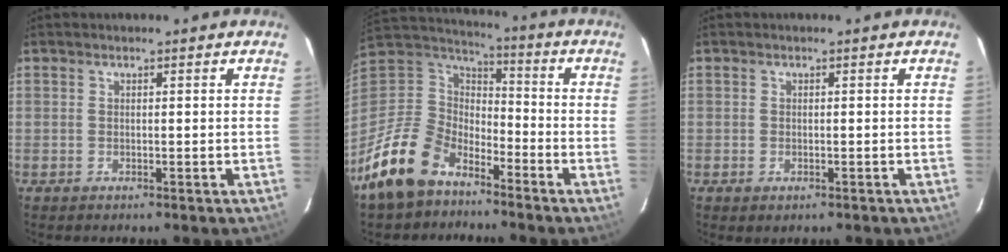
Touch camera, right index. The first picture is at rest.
{"total": 16.6, "force": [-11.5, 9.5, 7.3], "torque": [-0.185, 0.010, -0.204]}
{"total": 1.5, "force": [-0.7, 0.9, 0.9], "torque": [-0.014, -0.005, -0.010]}